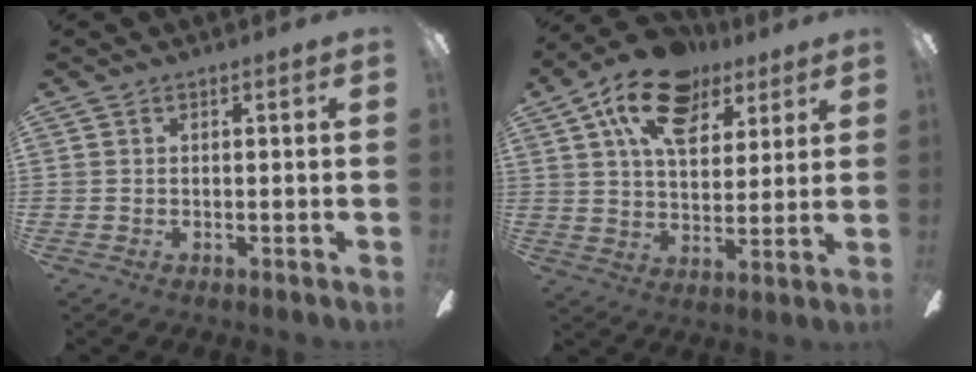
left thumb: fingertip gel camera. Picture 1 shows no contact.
{"total": 16.5, "force": [9.3, 9.6, 9.8], "torque": [-0.162, -0.027, 0.168]}